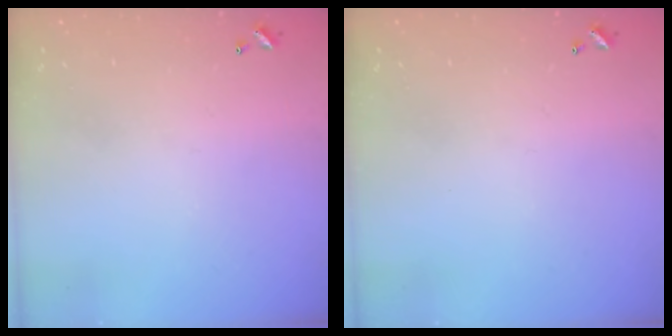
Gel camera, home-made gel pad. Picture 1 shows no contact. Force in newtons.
{"total": 0.0}